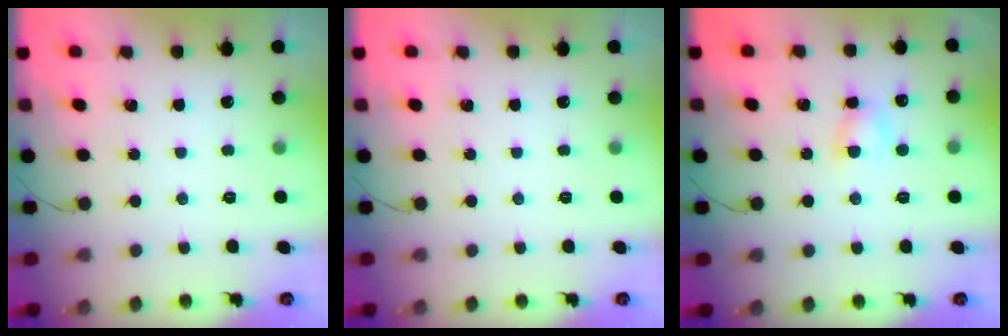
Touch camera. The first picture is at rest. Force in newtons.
{"total": 0.0}
{"total": 4.6, "press": 4.4, "slide": 1.4}